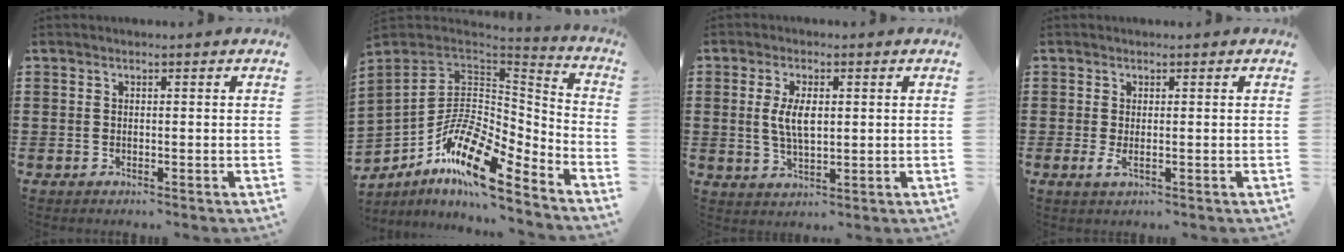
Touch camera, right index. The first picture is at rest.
{"total": 14.8, "force": [-8.1, 6.3, 10.7], "torque": [-0.213, 0.009, -0.156]}
{"total": 5.2, "force": [0.6, 2.3, 4.6], "torque": [-0.100, 0.005, 0.006]}
{"total": 1.5, "force": [0.0, 0.4, 1.5], "torque": [-0.028, -0.003, 0.001]}